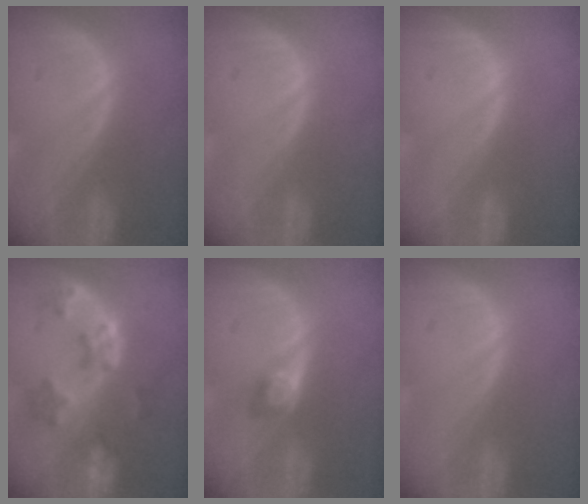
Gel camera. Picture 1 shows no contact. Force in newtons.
{"total": 0.0}
{"total": 0.0}
{"total": 6.7, "press": 6.3, "slide": 2.4}
{"total": 2.4, "press": 2.4, "slide": 0.4}
{"total": 0.0}